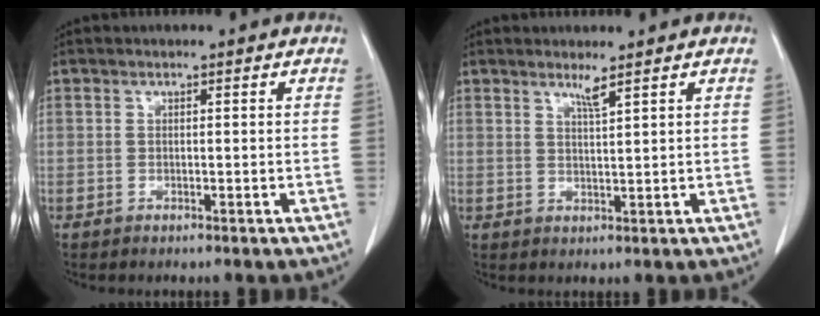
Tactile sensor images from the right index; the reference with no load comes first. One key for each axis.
{"total": 2.0, "fx": 1.5, "fy": -0.5, "fz": 1.2, "tx": -0.024, "ty": -0.009, "tz": 0.030}